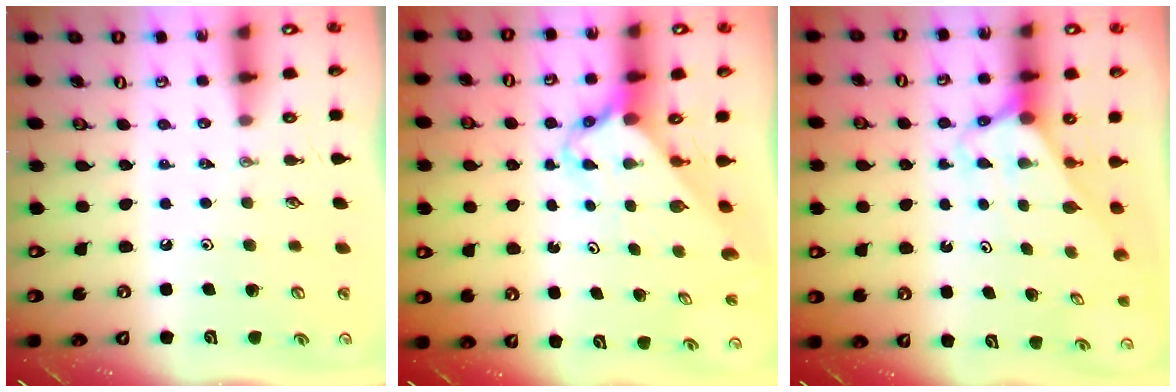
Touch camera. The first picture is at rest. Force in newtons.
{"total": 2.6, "press": 2.6, "slide": 0.2}
{"total": 2.8, "press": 2.8, "slide": 0.1}